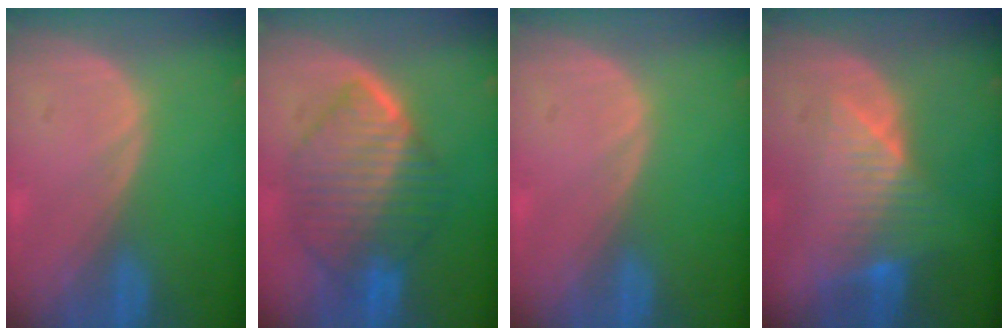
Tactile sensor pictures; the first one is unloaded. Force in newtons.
{"total": 10.0, "press": 9.9, "slide": 0.8}
{"total": 0.0}
{"total": 7.9, "press": 6.9, "slide": 3.8}